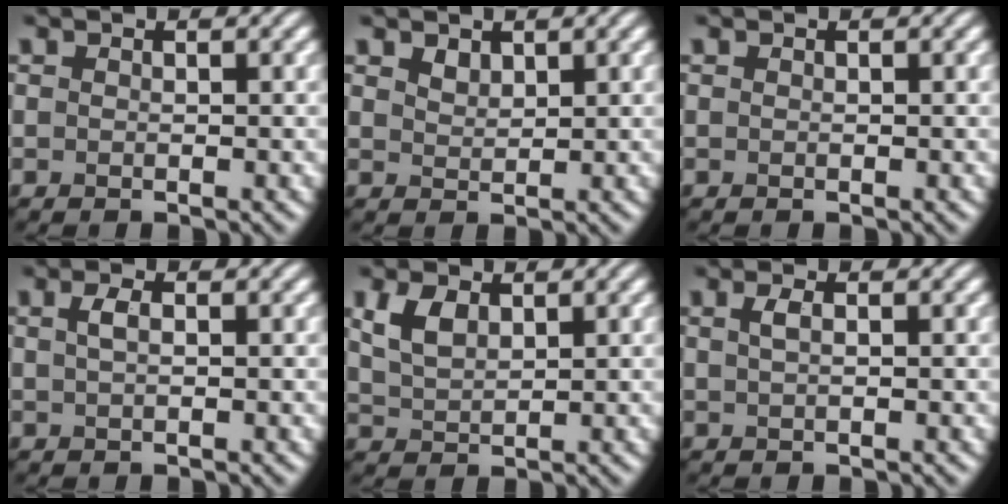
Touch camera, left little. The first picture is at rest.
{"total": 1.3, "force": [1.1, 0.7, 0.4], "torque": [-0.011, -0.001, 0.024]}
{"total": 0.0}
{"total": 1.3, "force": [0.4, 0.5, 1.1], "torque": [-0.026, 0.004, 0.006]}
{"total": 3.0, "force": [1.5, 1.8, 2.0], "torque": [-0.048, 0.003, 0.033]}
{"total": 1.1, "force": [0.4, 0.4, 1.0], "torque": [-0.022, 0.004, 0.008]}